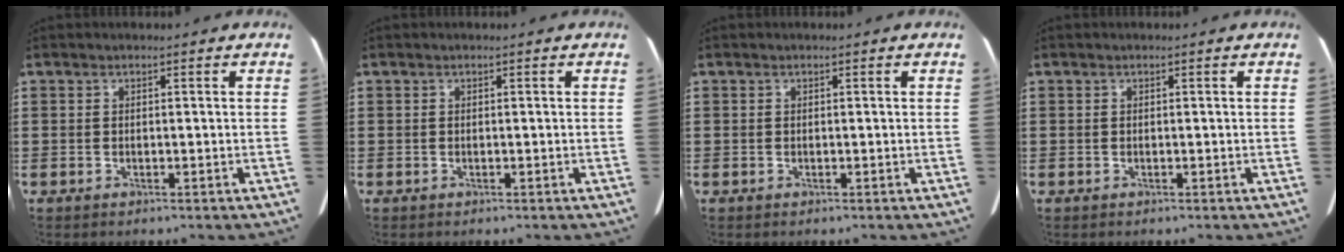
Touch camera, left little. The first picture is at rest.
{"total": 0.0}
{"total": 0.0}
{"total": 0.0}